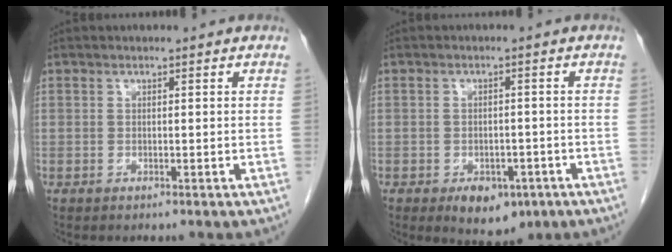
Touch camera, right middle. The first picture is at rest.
{"total": 6.2, "force": [-3.4, 3.6, 3.7], "torque": [-0.046, 0.001, -0.040]}